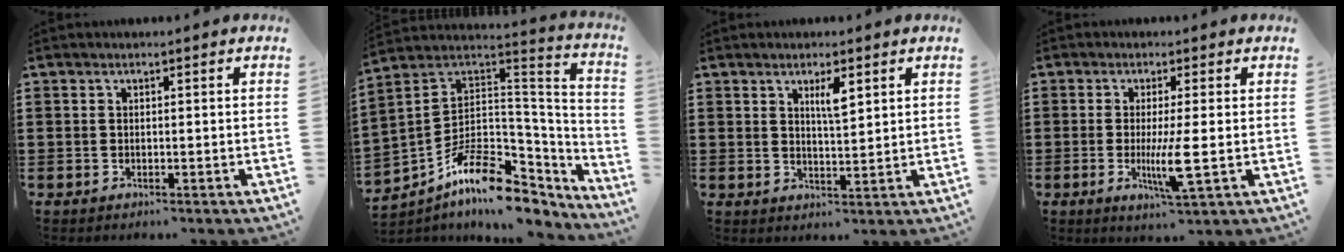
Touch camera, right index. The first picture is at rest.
{"total": 10.3, "force": [-6.2, 5.4, 6.3], "torque": [-0.125, -0.002, -0.115]}
{"total": 3.3, "force": [1.7, 0.7, 2.7], "torque": [-0.049, 0.000, 0.026]}
{"total": 6.1, "force": [-1.0, 0.2, 6.0], "torque": [-0.118, -0.022, -0.021]}